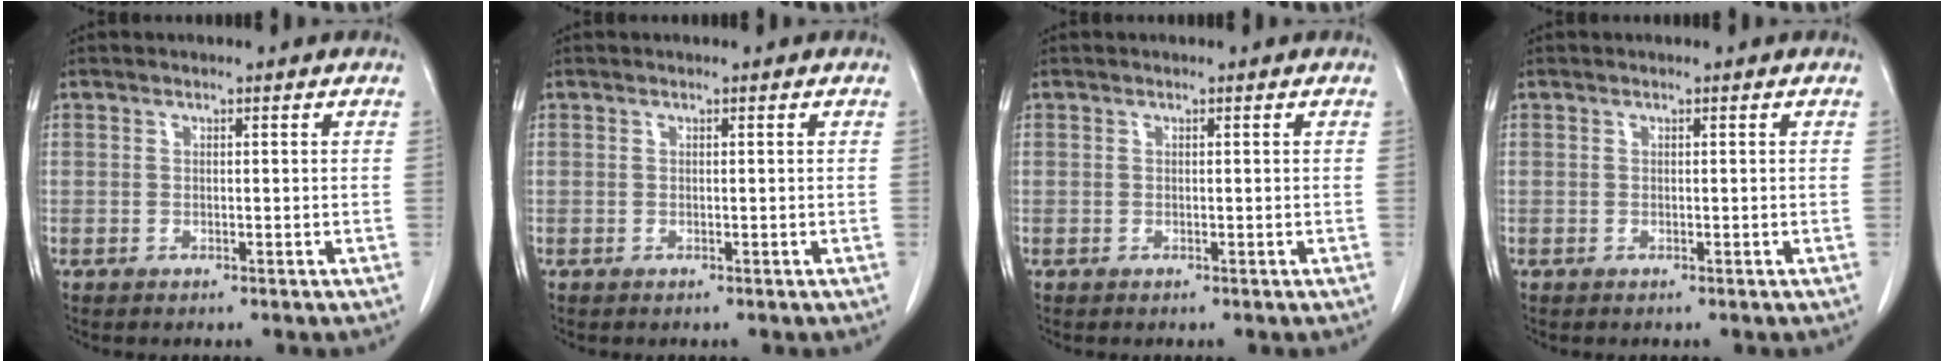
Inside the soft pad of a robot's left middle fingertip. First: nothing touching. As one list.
[{"total": 0.0}, {"total": 0.0}, {"total": 0.0}]